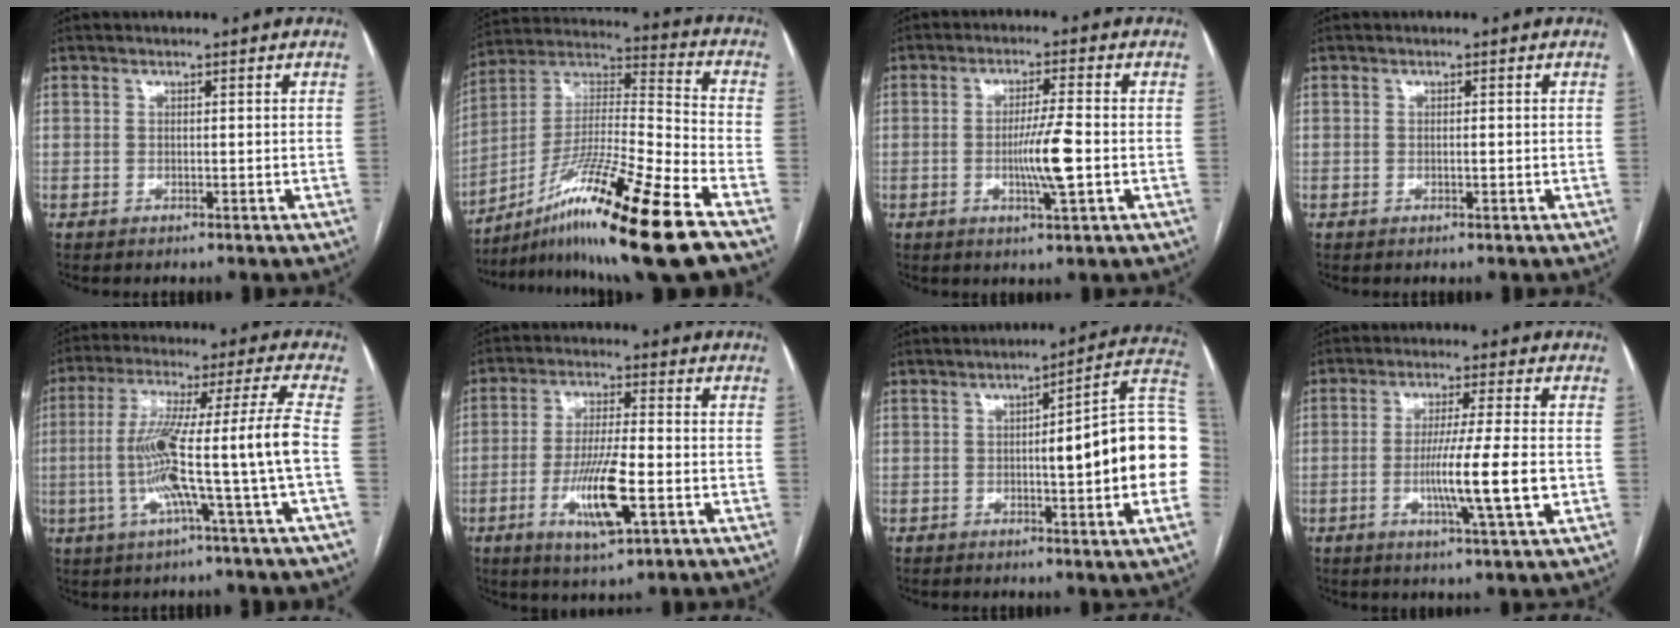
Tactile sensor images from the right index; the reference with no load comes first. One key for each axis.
{"total": 20.9, "fx": -13.6, "fy": -1.3, "fz": 15.8, "tx": -0.292, "ty": -0.025, "tz": -0.244}
{"total": 6.5, "fx": -1.2, "fy": -0.2, "fz": 6.3, "tx": -0.115, "ty": -0.009, "tz": -0.022}
{"total": 0.5, "fx": -0.1, "fy": 0.1, "fz": 0.5, "tx": -0.009, "ty": 0.000, "tz": -0.002}
{"total": 13.7, "fx": -2.9, "fy": -1.9, "fz": 13.2, "tx": -0.241, "ty": 0.010, "tz": -0.056}
{"total": 10.4, "fx": -3.4, "fy": 1.5, "fz": 9.7, "tx": -0.185, "ty": -0.012, "tz": -0.059}
{"total": 18.1, "fx": -0.5, "fy": 1.8, "fz": 18.0, "tx": -0.172, "ty": 0.035, "tz": -0.006}
{"total": 9.9, "fx": -1.9, "fy": -0.8, "fz": 9.7, "tx": -0.169, "ty": -0.017, "tz": -0.037}